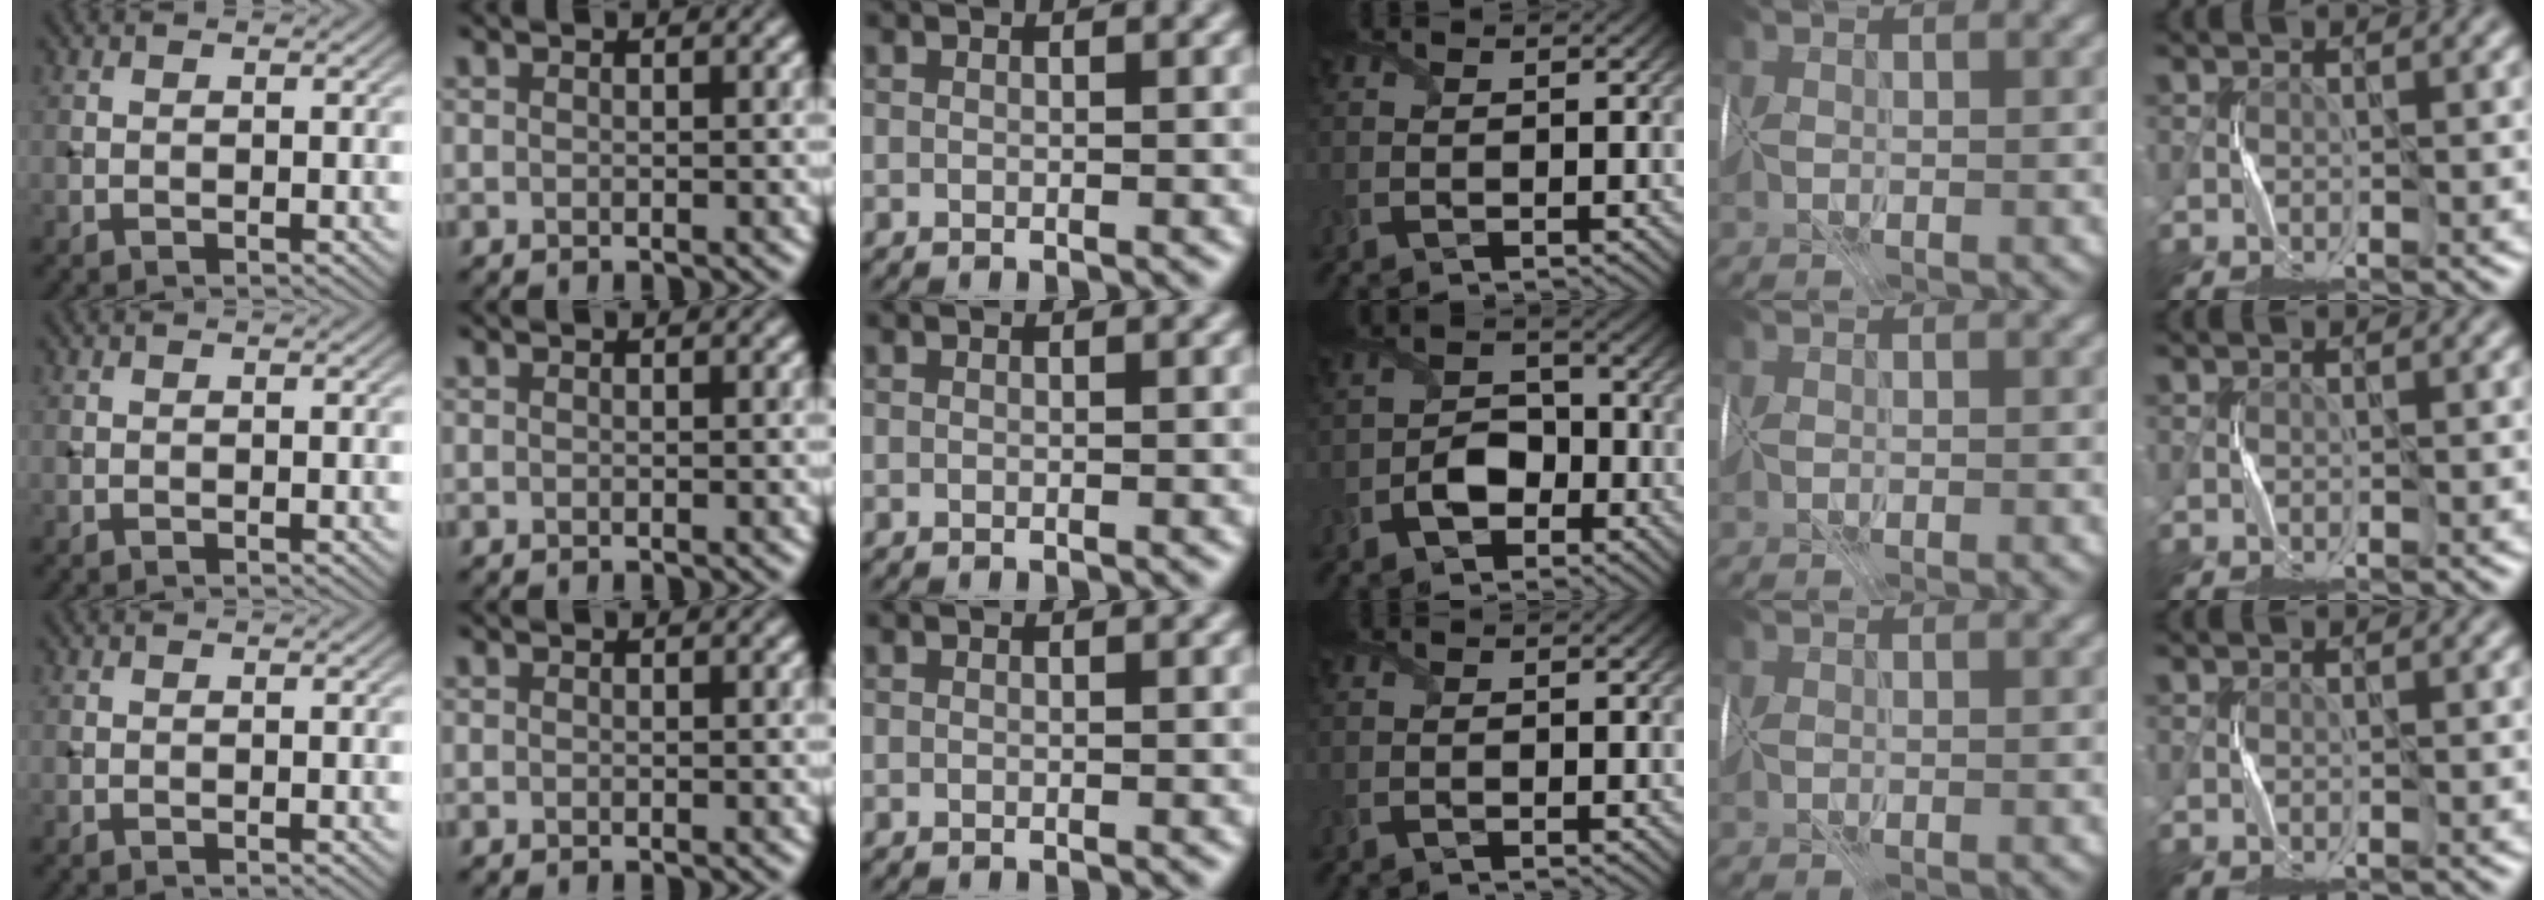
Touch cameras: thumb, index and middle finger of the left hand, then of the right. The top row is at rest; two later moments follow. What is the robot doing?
{"motion": "fold", "object": "tissue"}